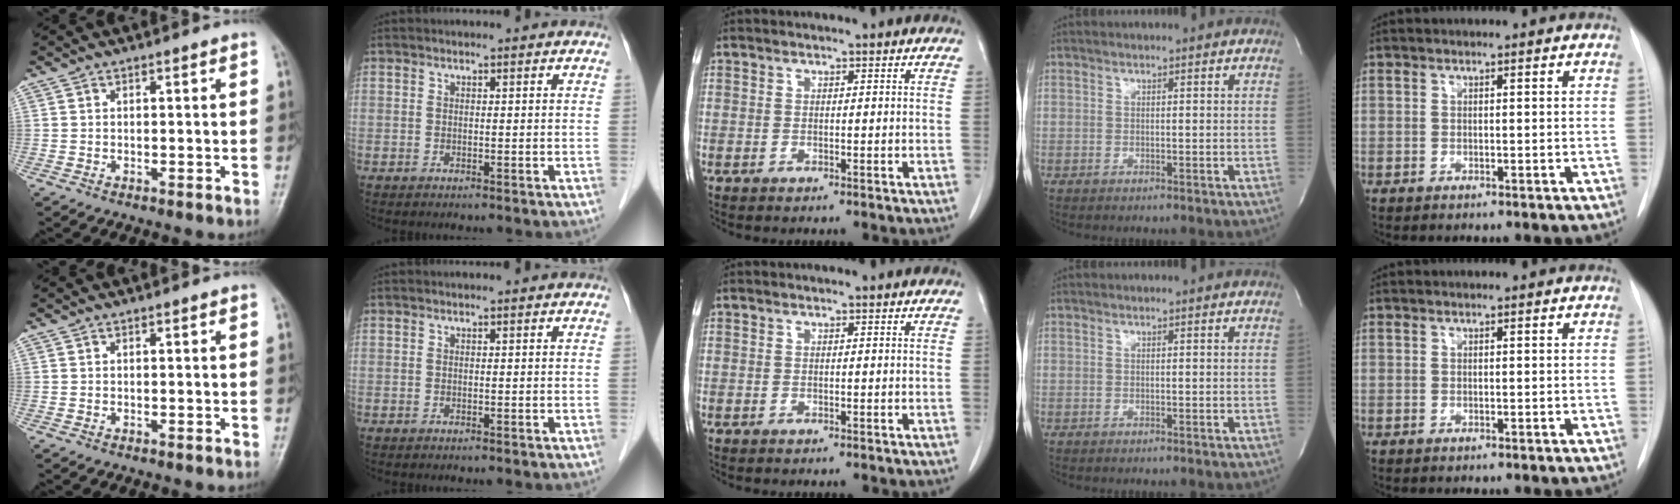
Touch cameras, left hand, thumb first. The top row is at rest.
{}